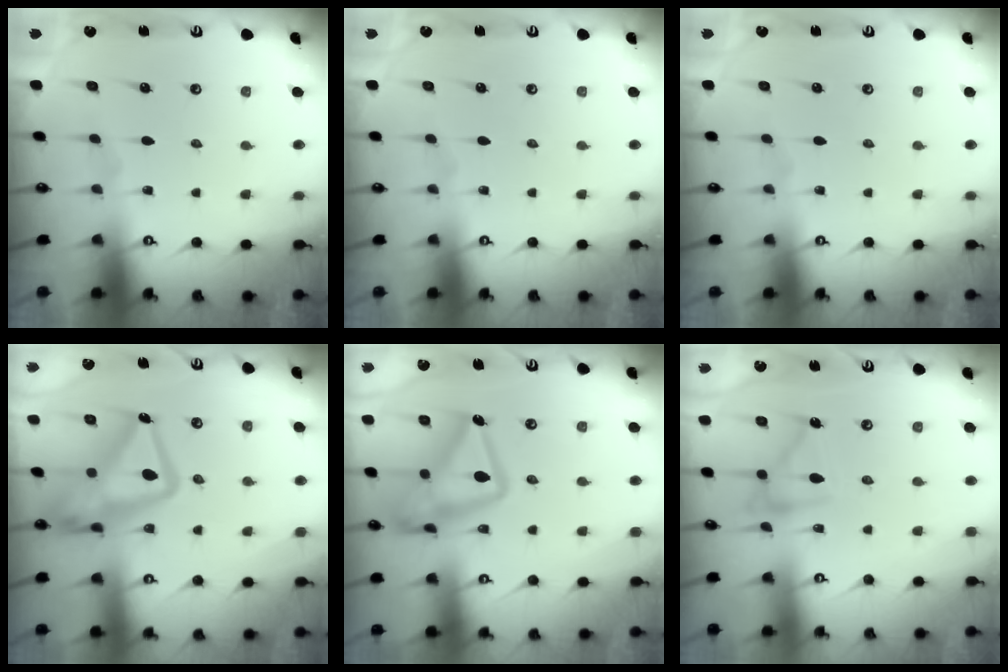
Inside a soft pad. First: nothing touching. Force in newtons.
{"total": 0.0}
{"total": 0.0}
{"total": 18.7, "press": 18.6, "slide": 1.7}
{"total": 20.9, "press": 20.8, "slide": 1.3}
{"total": 13.6, "press": 13.6, "slide": 0.9}